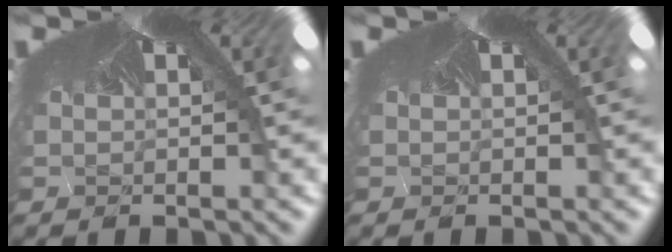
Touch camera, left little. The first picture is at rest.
{"total": 0.0}